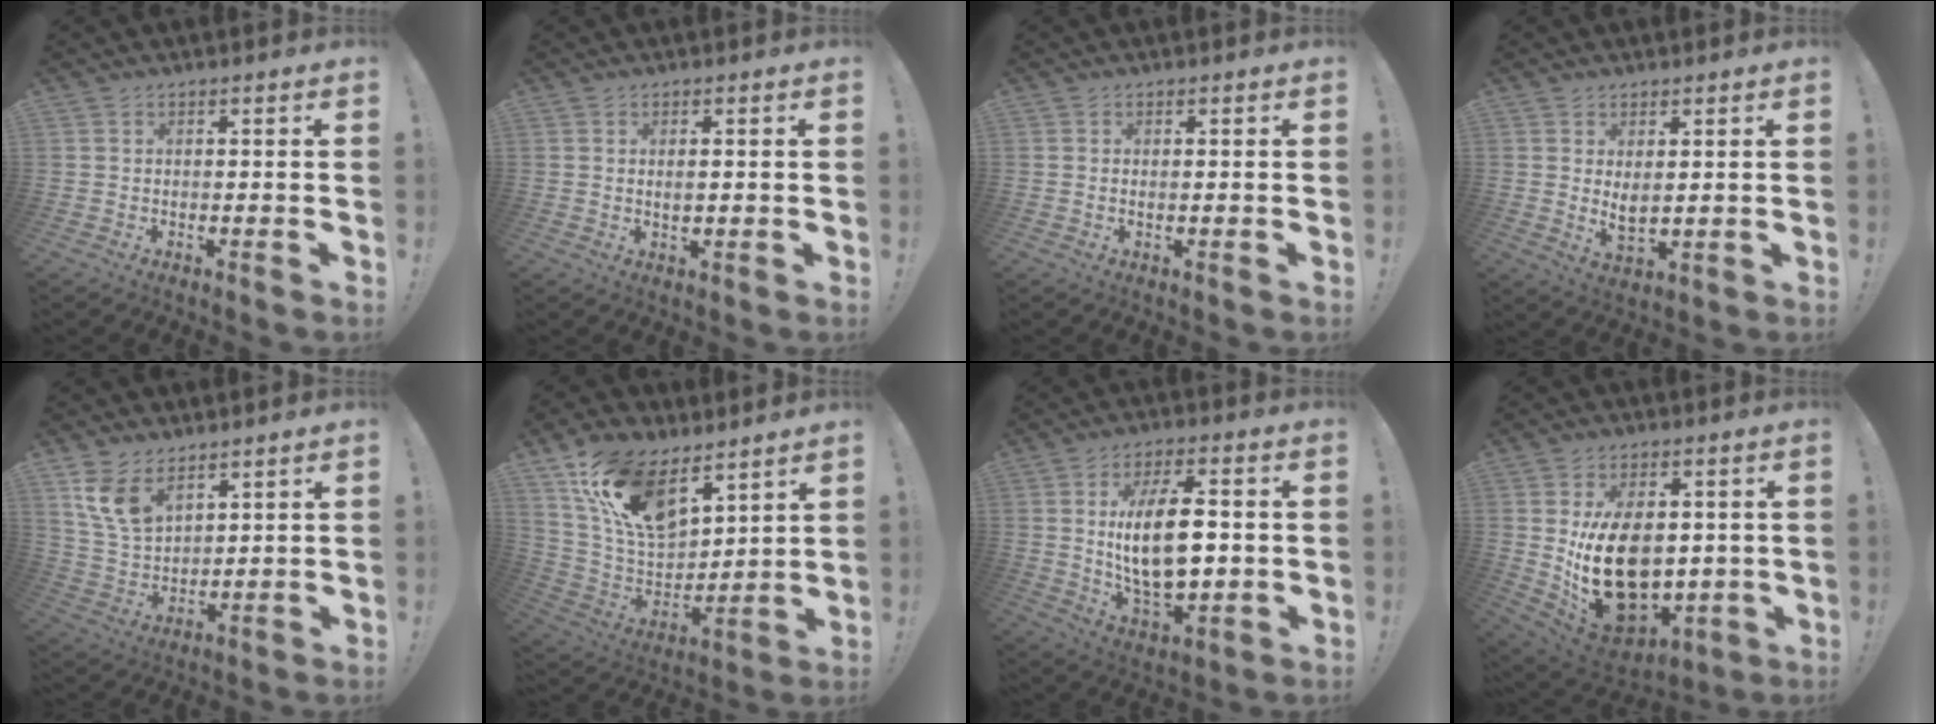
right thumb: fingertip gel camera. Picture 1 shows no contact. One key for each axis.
{"total": 2.1, "fx": 0.2, "fy": 0.9, "fz": 2.0, "tx": -0.029, "ty": -0.003, "tz": 0.000}
{"total": 0.7, "fx": 0.1, "fy": 0.1, "fz": 0.7, "tx": -0.005, "ty": -0.004, "tz": -0.001}
{"total": 4.4, "fx": 2.1, "fy": 1.9, "fz": 3.4, "tx": -0.040, "ty": -0.021, "tz": 0.035}
{"total": 10.5, "fx": 6.8, "fy": 5.7, "fz": 5.6, "tx": -0.115, "ty": -0.028, "tz": 0.137}
{"total": 19.2, "fx": 11.1, "fy": 10.4, "fz": 11.7, "tx": -0.224, "ty": -0.059, "tz": 0.207}
{"total": 17.9, "fx": 0.8, "fy": 8.4, "fz": 15.7, "tx": -0.299, "ty": -0.005, "tz": 0.004}
{"total": 22.7, "fx": -0.2, "fy": 15.1, "fz": 16.9, "tx": -0.290, "ty": -0.024, "tz": 0.017}